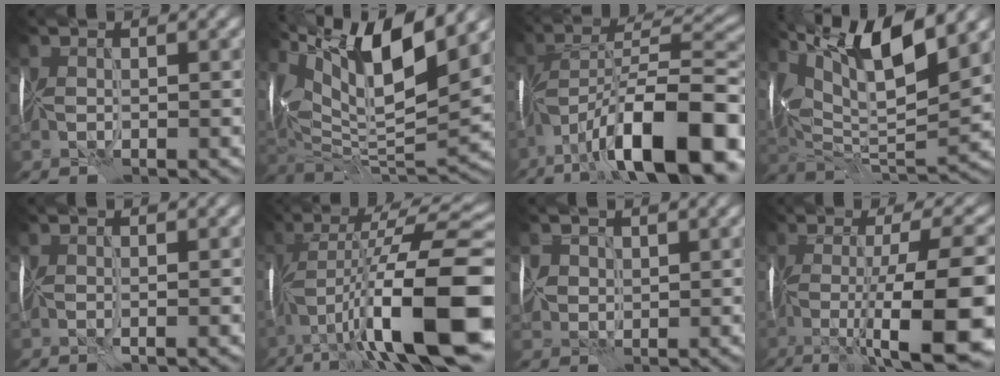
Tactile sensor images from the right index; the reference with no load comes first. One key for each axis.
{"total": 12.8, "fx": 7.5, "fy": 3.8, "fz": 9.5, "tx": -0.180, "ty": 0.021, "tz": 0.144}
{"total": 15.2, "fx": -7.5, "fy": 5.3, "fz": 12.2, "tx": -0.192, "ty": 0.027, "tz": -0.129}
{"total": 11.4, "fx": 6.9, "fy": 3.4, "fz": 8.4, "tx": -0.152, "ty": 0.012, "tz": 0.126}
{"total": 0.8, "fx": 0.2, "fy": 0.1, "fz": 0.8, "tx": -0.010, "ty": -0.002, "tz": 0.005}
{"total": 14.6, "fx": -4.1, "fy": 4.0, "fz": 13.4, "tx": -0.231, "ty": 0.025, "tz": -0.059}
{"total": 2.1, "fx": 1.3, "fy": 1.6, "fz": 0.3, "tx": -0.012, "ty": 0.012, "tz": 0.022}
{"total": 14.7, "fx": -3.5, "fy": 3.5, "fz": 13.9, "tx": -0.217, "ty": 0.004, "tz": -0.044}